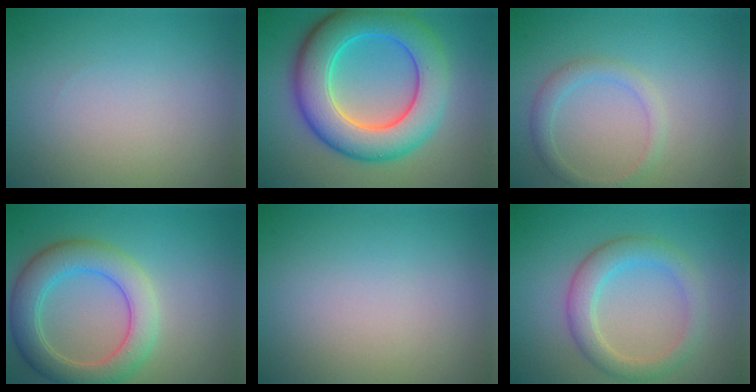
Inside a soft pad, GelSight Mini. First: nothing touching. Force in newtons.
{"total": 9.5, "press": 9.5, "slide": 0.2}
{"total": 1.8, "press": 1.8, "slide": 0.1}
{"total": 5.5, "press": 5.4, "slide": 0.3}
{"total": 0.0}
{"total": 3.6, "press": 3.6, "slide": 0.2}